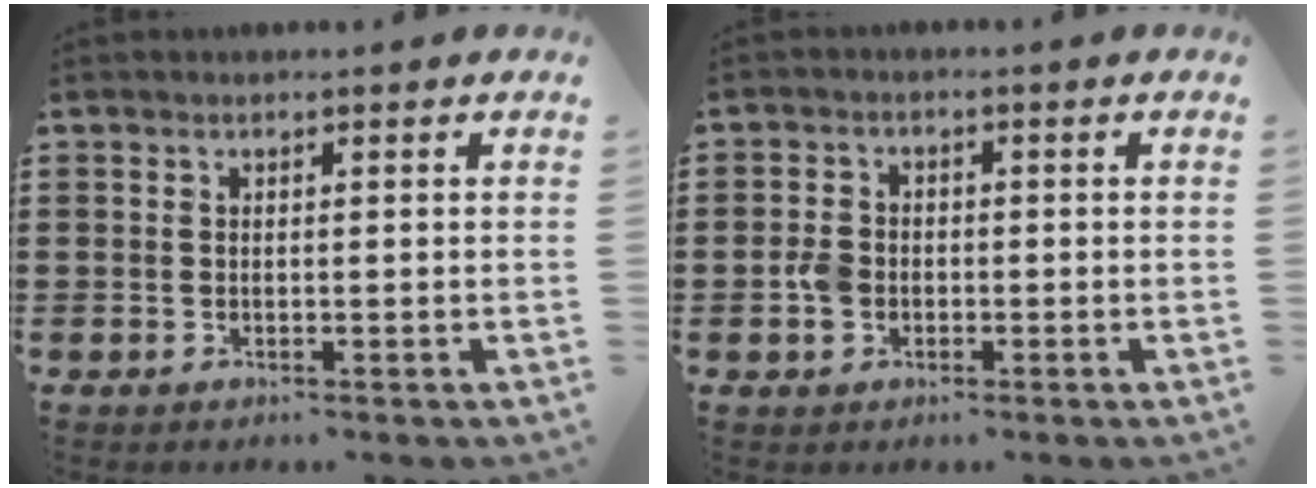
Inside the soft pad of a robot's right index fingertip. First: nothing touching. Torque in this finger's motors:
{"motor_torque": [0.47, 0.41, 0.31, 0.08]}